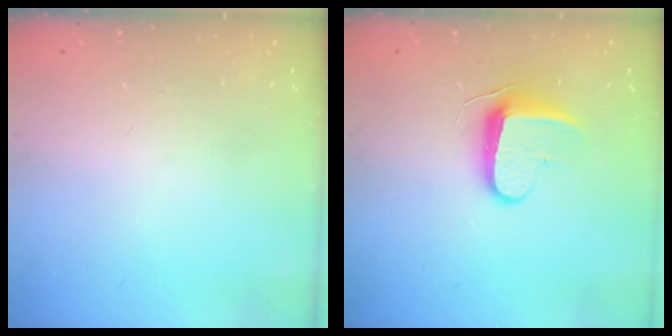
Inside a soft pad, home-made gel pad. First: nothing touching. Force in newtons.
{"total": 8.7, "press": 8.7, "slide": 0.9}